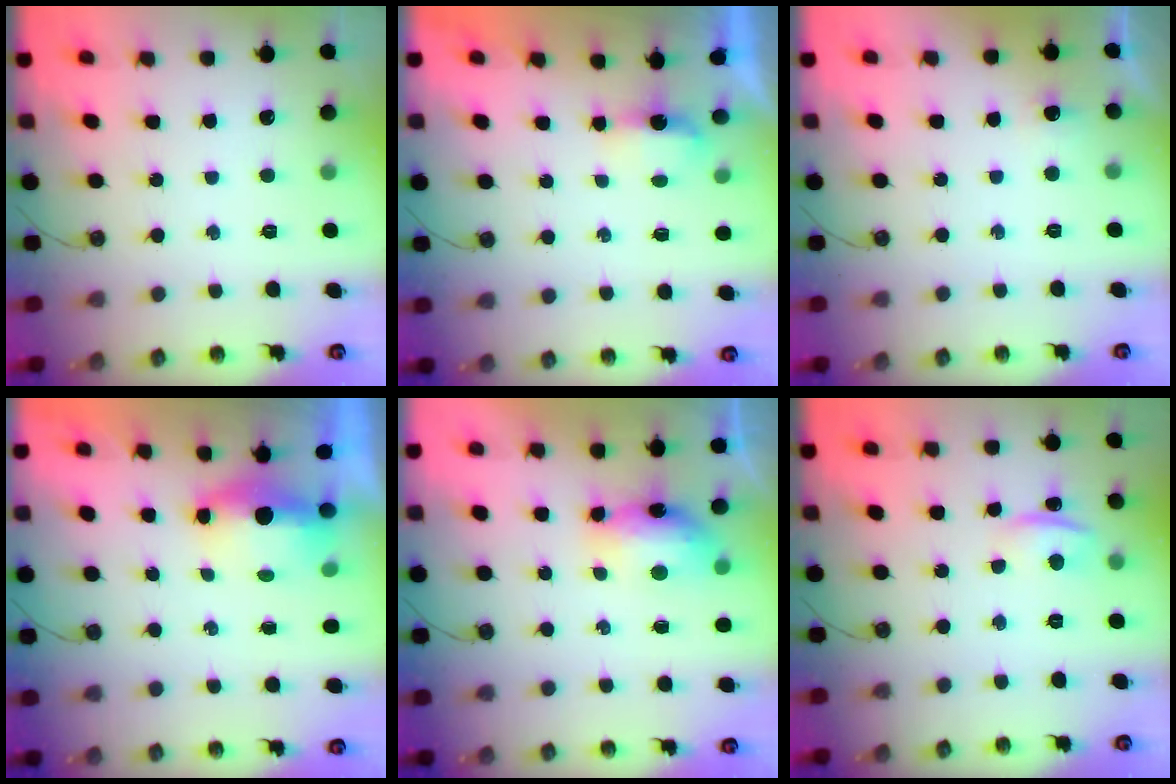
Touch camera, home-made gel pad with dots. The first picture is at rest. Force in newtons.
{"total": 3.0, "press": 2.9, "slide": 0.6}
{"total": 3.0, "press": 2.8, "slide": 1.0}
{"total": 5.7, "press": 5.6, "slide": 0.9}
{"total": 15.8, "press": 9.7, "slide": 12.5}
{"total": 1.4, "press": 1.2, "slide": 0.7}